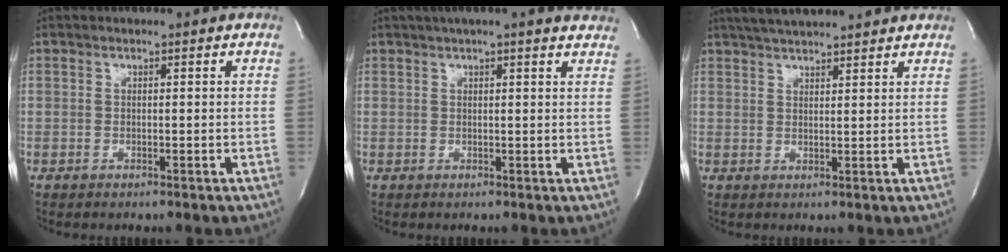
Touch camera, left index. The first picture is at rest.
{"total": 10.9, "force": [9.7, 0.7, 5.0], "torque": [-0.071, 0.017, 0.104]}
{"total": 11.2, "force": [10.0, 1.4, 4.8], "torque": [-0.084, 0.030, 0.143]}